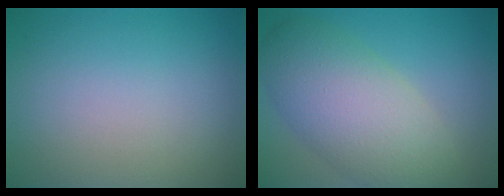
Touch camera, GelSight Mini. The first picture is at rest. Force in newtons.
{"total": 8.3, "press": 8.3, "slide": 0.7}